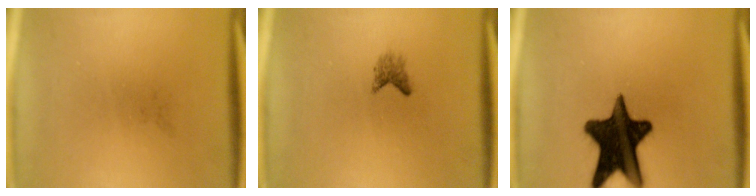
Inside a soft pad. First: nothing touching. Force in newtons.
{"total": 1.4}
{"total": 17.0}